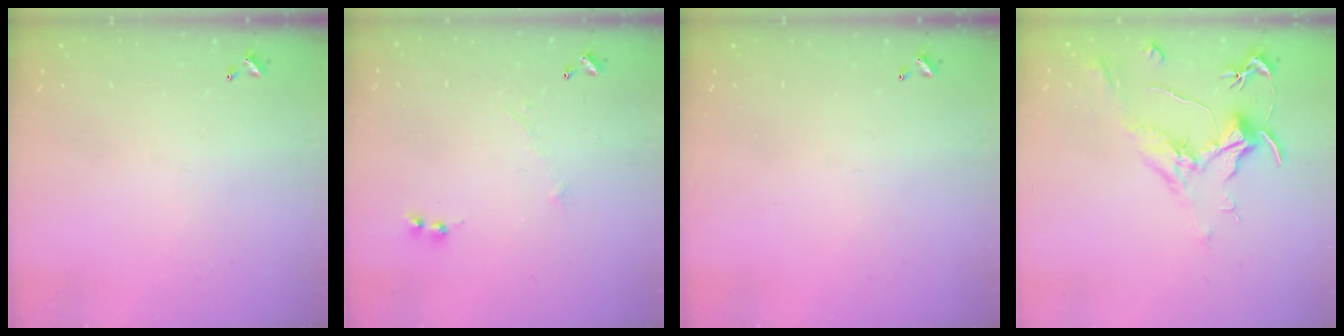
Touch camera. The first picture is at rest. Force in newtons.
{"total": 0.0}
{"total": 0.0}
{"total": 2.1, "press": 2.0, "slide": 0.8}